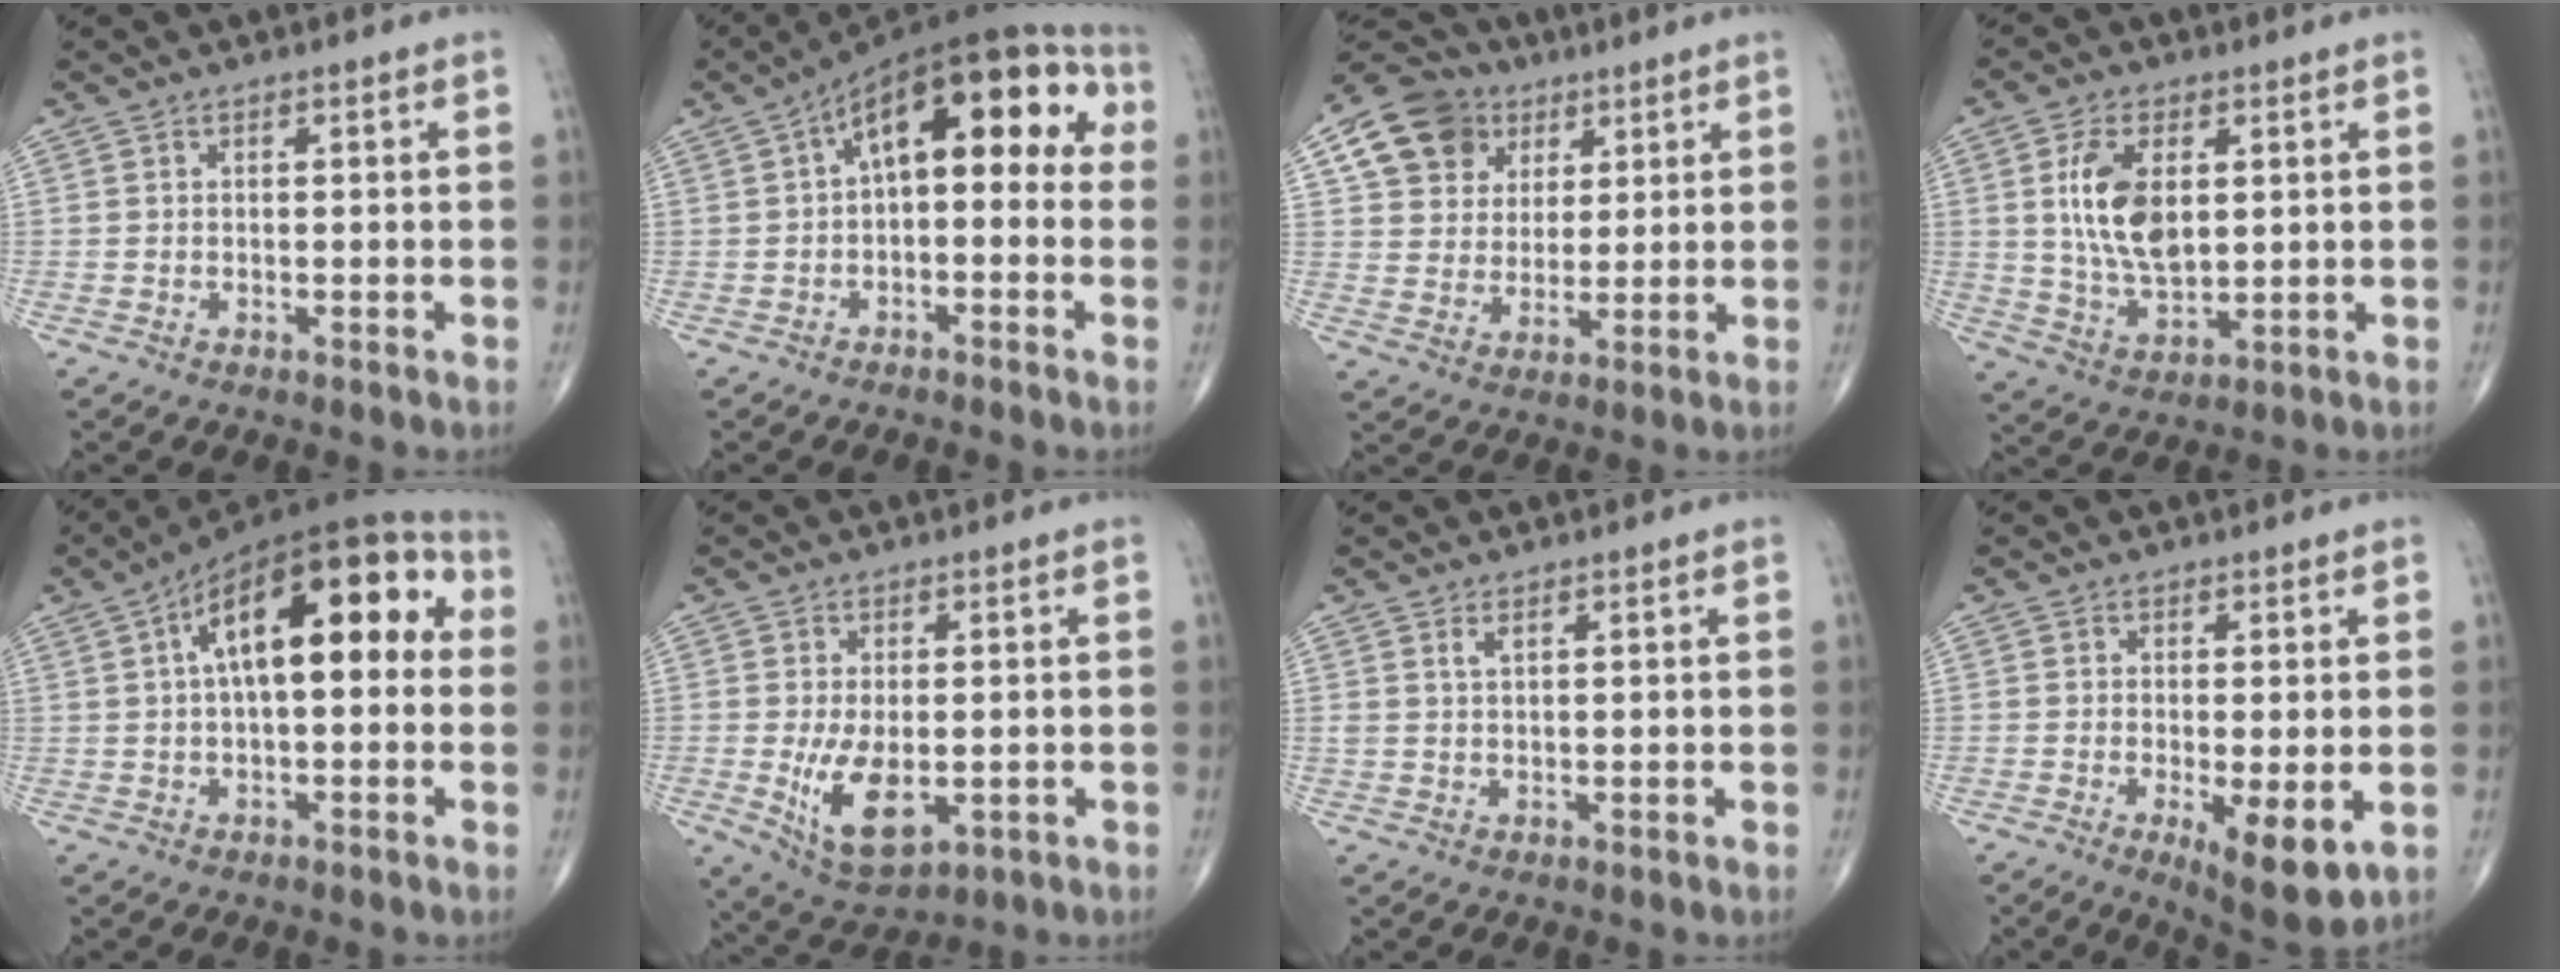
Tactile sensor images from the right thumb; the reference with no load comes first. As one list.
[{"total": 16.7, "force": [2.4, 8.0, 14.5], "torque": [-0.176, 0.054, 0.021]}, {"total": 12.8, "force": [5.7, 10.4, 4.9], "torque": [-0.063, -0.004, 0.100]}, {"total": 11.5, "force": [2.3, 6.3, 9.3], "torque": [-0.170, -0.013, 0.049]}, {"total": 20.3, "force": [3.9, 9.1, 17.8], "torque": [-0.251, 0.050, 0.047]}, {"total": 9.7, "force": [-1.5, 5.1, 8.1], "torque": [-0.133, -0.017, -0.010]}, {"total": 1.4, "force": [0.8, 0.5, 1.0], "torque": [-0.020, -0.001, 0.020]}, {"total": 8.1, "force": [-2.1, 2.4, 7.5], "torque": [-0.108, -0.023, -0.027]}]